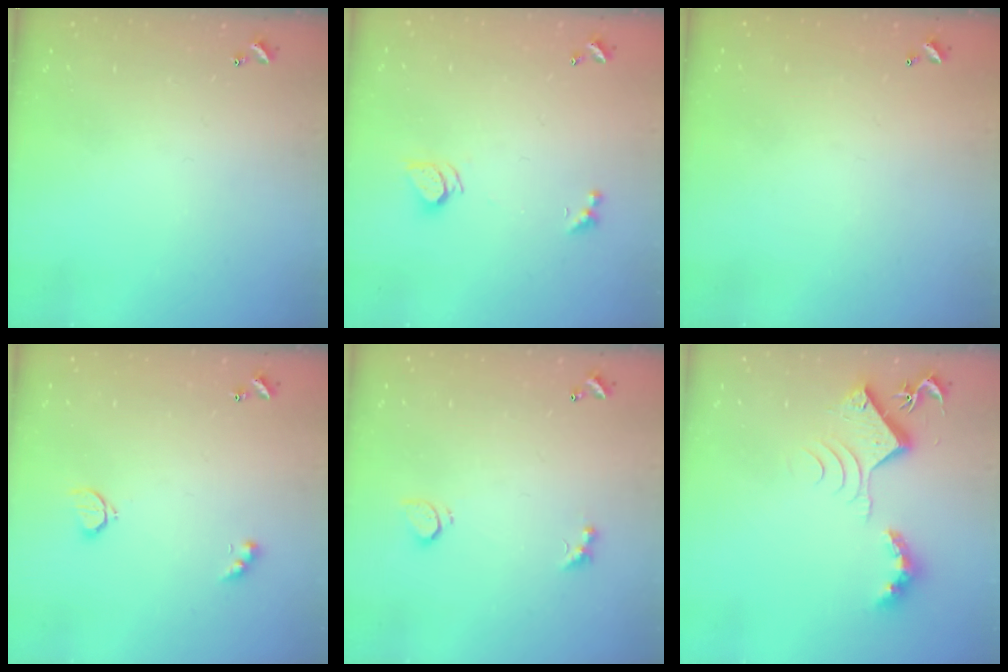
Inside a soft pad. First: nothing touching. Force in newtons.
{"total": 2.3, "press": 2.3, "slide": 0.2}
{"total": 2.9, "press": 2.9, "slide": 0.1}
{"total": 2.6, "press": 2.5, "slide": 0.5}
{"total": 3.1, "press": 2.8, "slide": 1.3}
{"total": 10.4, "press": 10.3, "slide": 0.5}